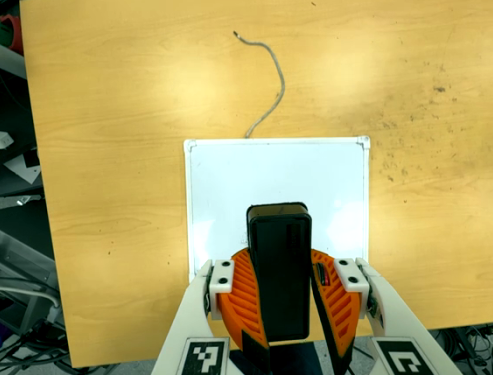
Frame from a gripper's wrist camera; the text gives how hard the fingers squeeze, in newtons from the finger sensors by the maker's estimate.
{"total": 11.6, "left": 11.0, "right": 12.3}